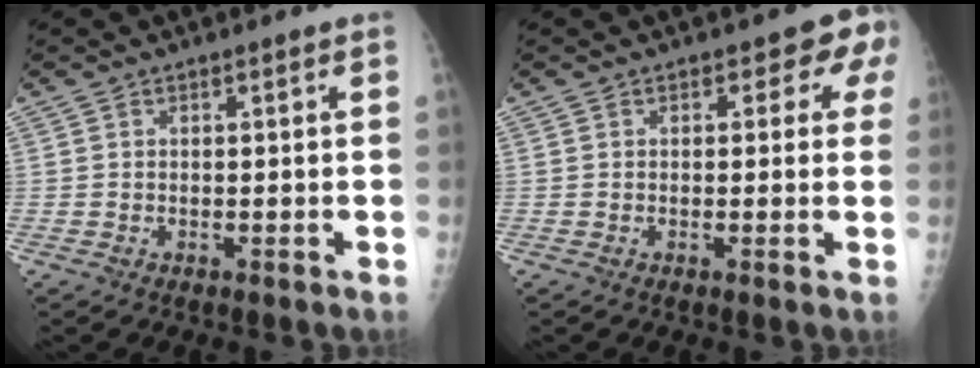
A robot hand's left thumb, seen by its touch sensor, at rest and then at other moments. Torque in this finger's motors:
{"motor_torque": [0.02, 0.18, -0.06, -0.07, 0.04]}